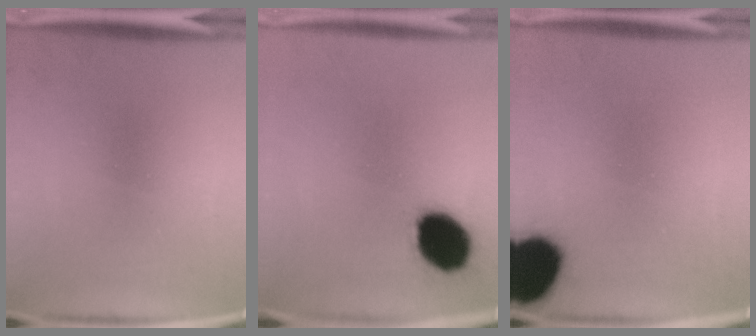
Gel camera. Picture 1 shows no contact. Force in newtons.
{"total": 14.2}
{"total": 18.4}